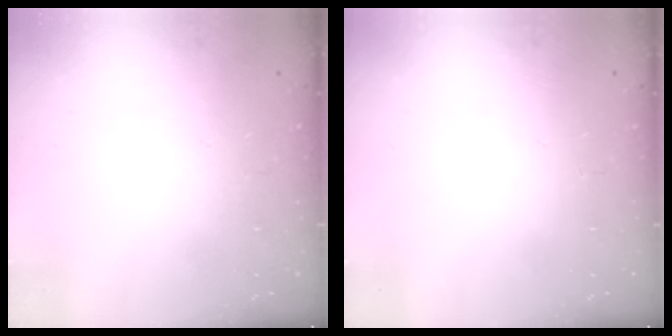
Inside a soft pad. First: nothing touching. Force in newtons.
{"total": 0.0}